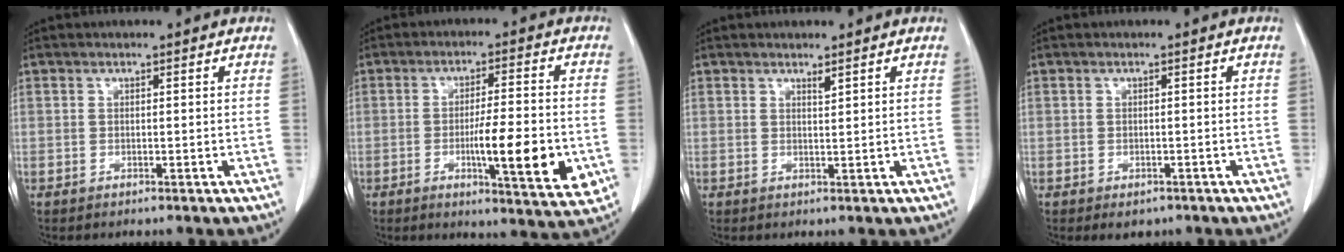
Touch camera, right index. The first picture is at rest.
{"total": 12.2, "force": [-2.9, 1.6, 11.8], "torque": [-0.169, -0.016, -0.043]}
{"total": 0.8, "force": [0.7, 0.0, 0.4], "torque": [-0.010, -0.007, 0.014]}
{"total": 2.0, "force": [-1.2, 1.4, 0.8], "torque": [-0.008, 0.001, -0.007]}